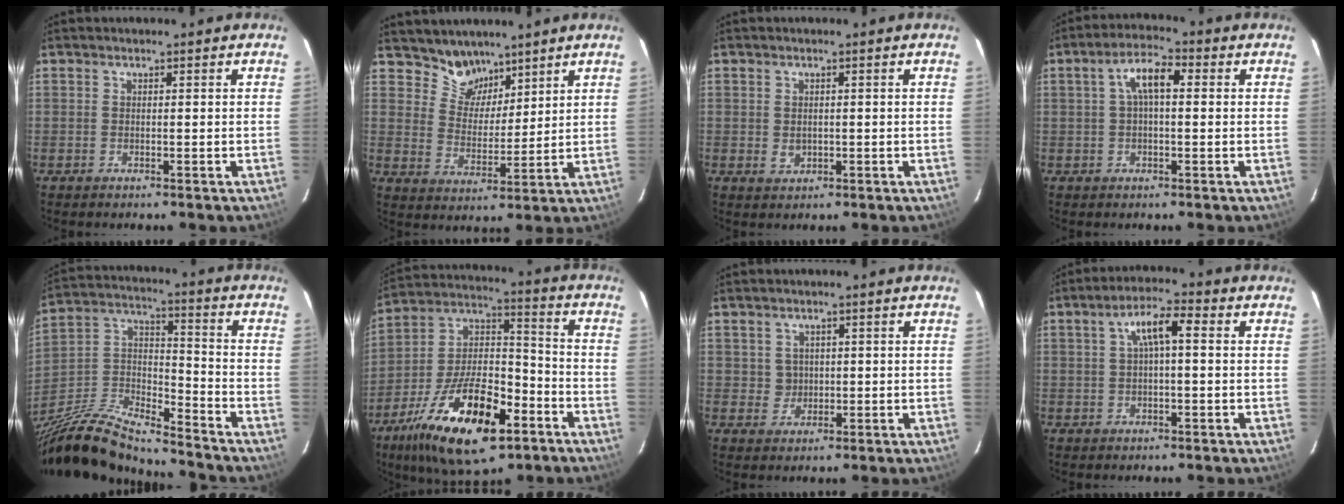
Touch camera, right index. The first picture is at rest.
{"total": 7.3, "force": [5.9, 4.1, 1.2], "torque": [-0.014, 0.002, 0.108]}
{"total": 2.0, "force": [-0.1, 1.7, 1.0], "torque": [-0.017, 0.001, 0.001]}
{"total": 6.0, "force": [1.0, 2.4, 5.4], "torque": [-0.104, 0.021, 0.017]}
{"total": 19.9, "force": [-16.6, 4.4, 9.9], "torque": [-0.216, -0.014, -0.305]}
{"total": 22.9, "force": [-11.8, 9.7, 17.0], "torque": [-0.322, -0.013, -0.195]}
{"total": 2.5, "force": [0.4, 2.5, 0.1], "torque": [0.003, 0.009, 0.010]}
{"total": 5.6, "force": [0.9, 1.6, 5.3], "torque": [-0.101, 0.018, 0.020]}